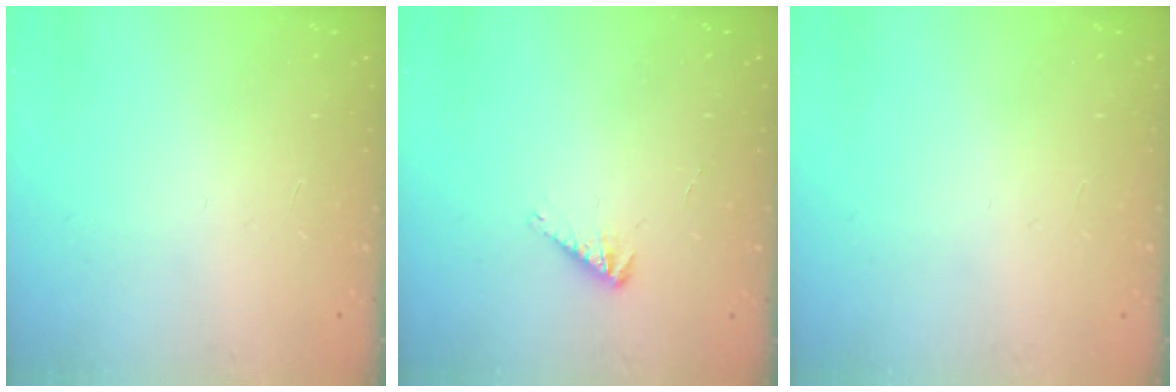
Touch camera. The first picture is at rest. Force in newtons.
{"total": 2.2, "press": 2.1, "slide": 0.5}
{"total": 0.0}